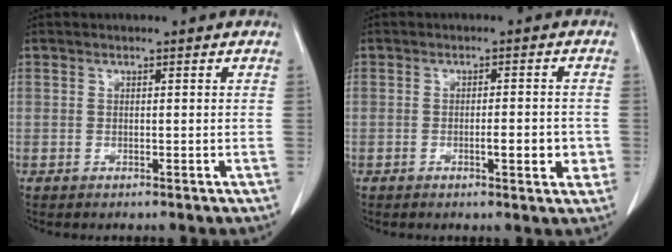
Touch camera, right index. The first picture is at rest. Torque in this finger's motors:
{"motor_torque": [0.82, -0.42, 0.40, 0.06]}